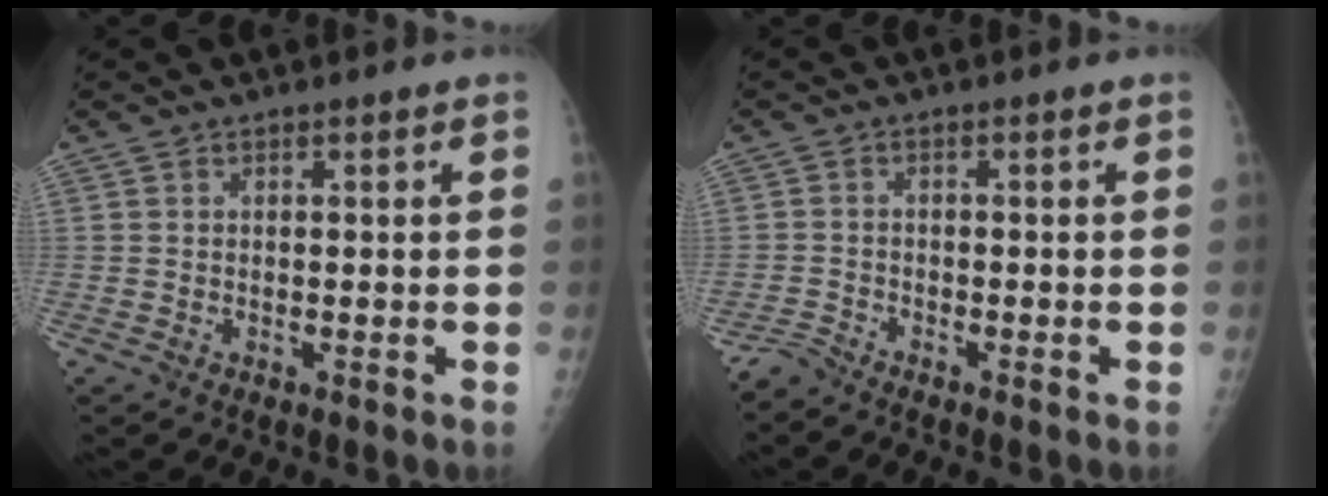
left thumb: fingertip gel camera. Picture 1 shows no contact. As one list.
[{"total": 2.1, "force": [-2.1, 0.1, 0.0], "torque": [-0.003, -0.008, -0.049]}]